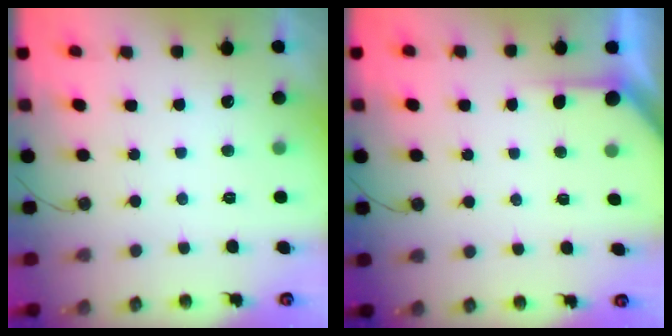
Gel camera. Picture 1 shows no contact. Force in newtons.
{"total": 2.6, "press": 2.6, "slide": 0.3}